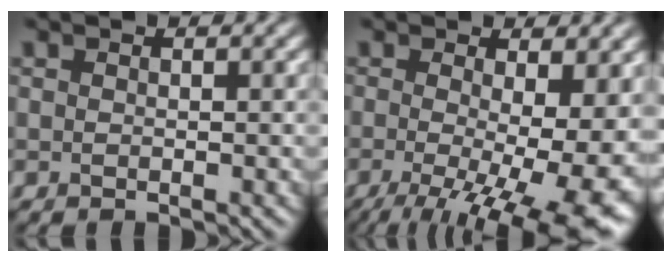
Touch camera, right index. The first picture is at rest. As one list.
[{"total": 14.8, "force": [-3.0, 5.4, 13.5], "torque": [-0.166, -0.022, -0.031]}]